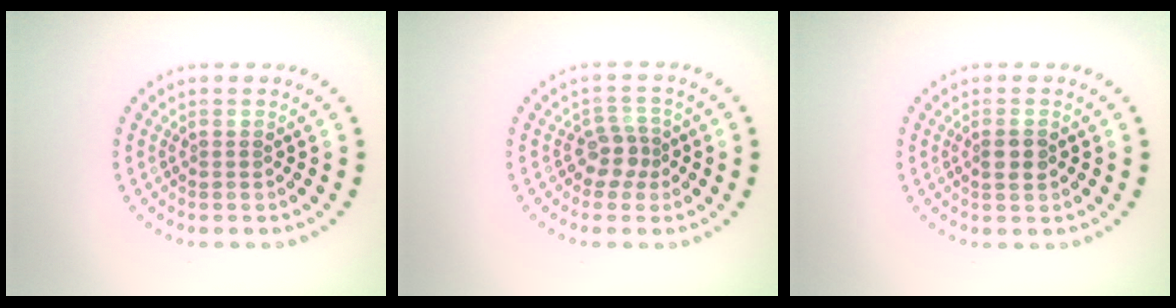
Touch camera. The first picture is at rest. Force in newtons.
{"total": 2.2, "press": 1.8, "slide": 1.3}
{"total": 1.7, "press": 1.7, "slide": 0.5}